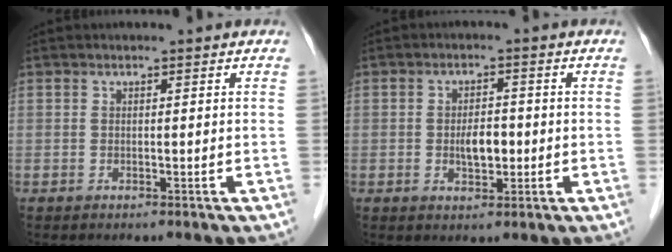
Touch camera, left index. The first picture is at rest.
{"total": 3.7, "force": [-1.4, 1.6, 3.0], "torque": [-0.052, -0.004, -0.022]}